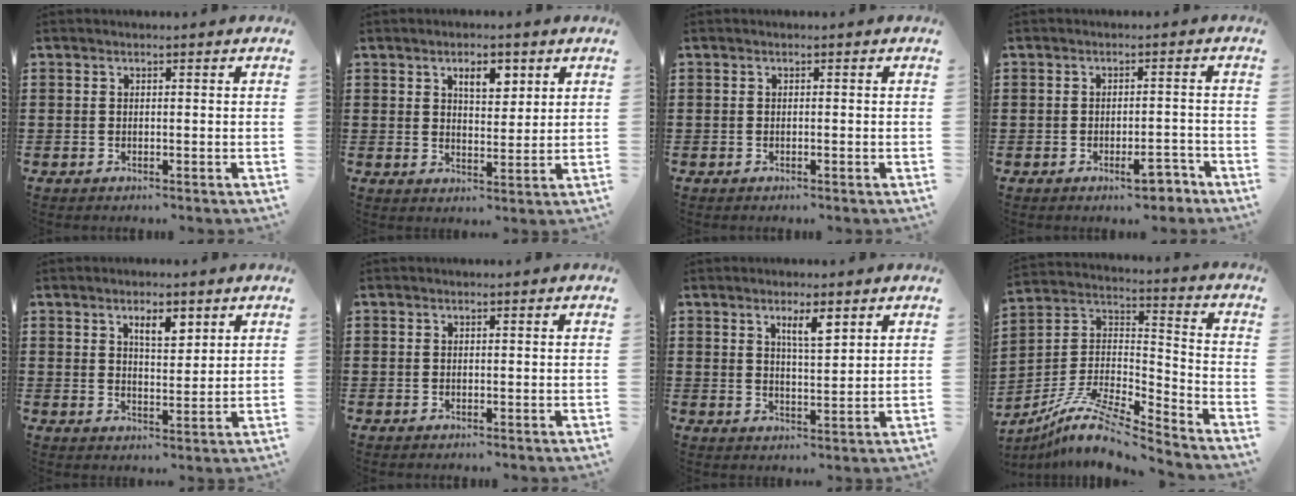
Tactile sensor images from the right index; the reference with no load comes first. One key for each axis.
{"total": 4.6, "fx": 2.5, "fy": 2.2, "fz": 3.2, "tx": -0.047, "ty": 0.000, "tz": 0.037}
{"total": 0.0}
{"total": 4.1, "fx": -3.0, "fy": 1.5, "fz": 2.3, "tx": -0.035, "ty": 0.007, "tz": -0.054}
{"total": 4.2, "fx": 2.6, "fy": 1.5, "fz": 2.9, "tx": -0.047, "ty": 0.001, "tz": 0.041}
{"total": 0.0}
{"total": 3.9, "fx": 2.4, "fy": 0.9, "fz": 2.9, "tx": -0.046, "ty": -0.001, "tz": 0.036}
{"total": 10.9, "fx": -9.0, "fy": 2.1, "fz": 5.8, "tx": -0.118, "ty": 0.012, "tz": -0.180}